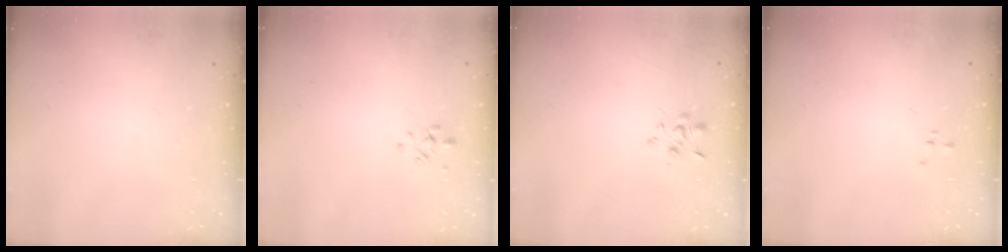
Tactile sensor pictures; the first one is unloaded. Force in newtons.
{"total": 1.0, "press": 0.7, "slide": 0.6}
{"total": 2.3, "press": 2.2, "slide": 0.7}
{"total": 0.0}